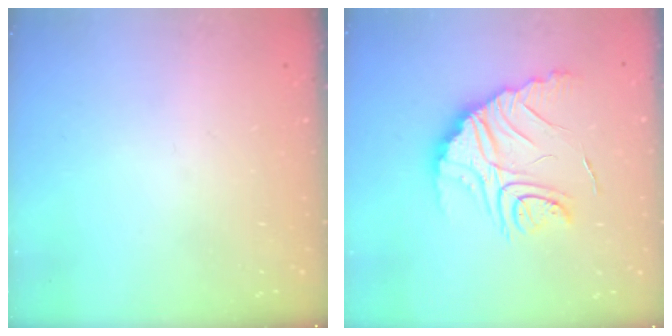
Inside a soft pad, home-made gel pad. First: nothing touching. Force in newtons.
{"total": 13.3, "press": 13.3, "slide": 0.5}